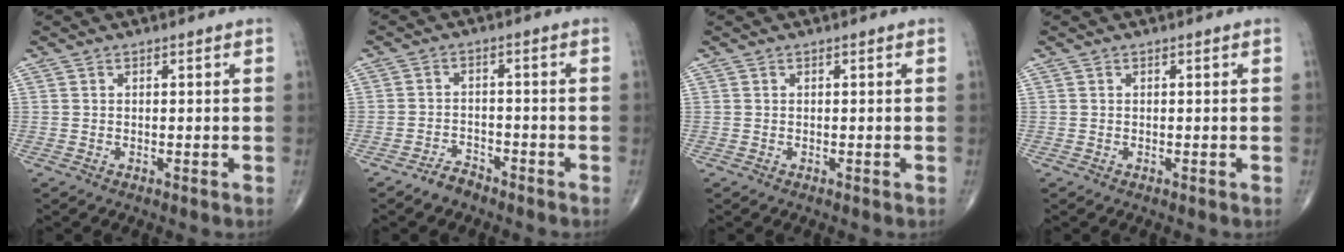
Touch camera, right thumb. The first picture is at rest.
{"total": 3.2, "force": [-2.8, 1.4, 0.7], "torque": [-0.009, 0.016, -0.050]}
{"total": 0.0}
{"total": 0.0}